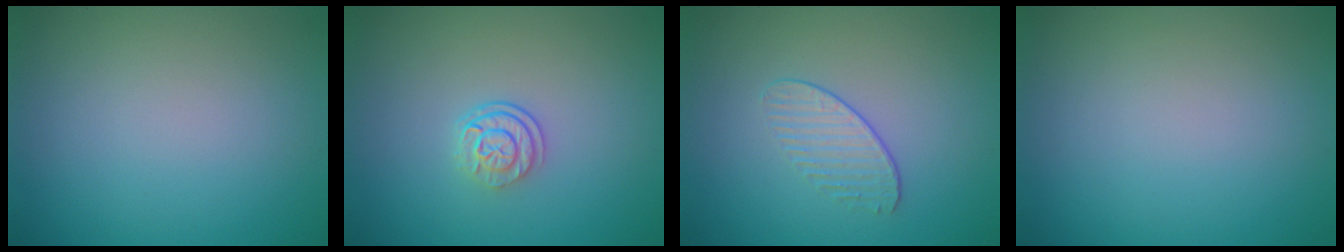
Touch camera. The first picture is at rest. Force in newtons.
{"total": 2.4, "press": 1.8, "slide": 1.7}
{"total": 1.6, "press": 1.1, "slide": 1.2}
{"total": 0.0}